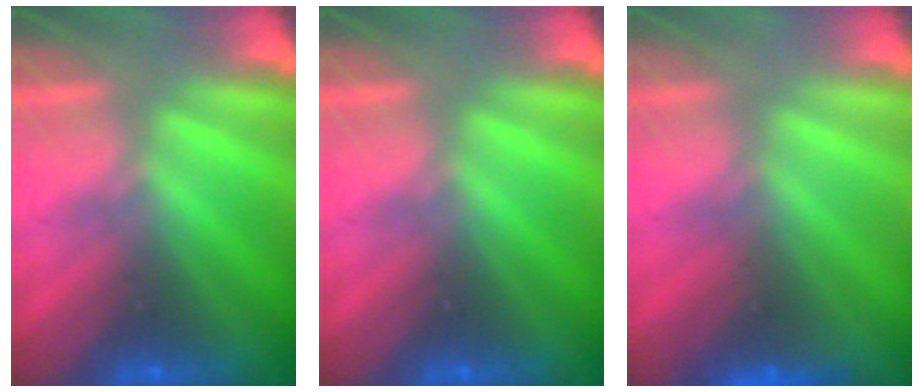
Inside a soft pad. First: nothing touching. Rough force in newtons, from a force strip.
{"total": 0.0}
{"total": 2.4}